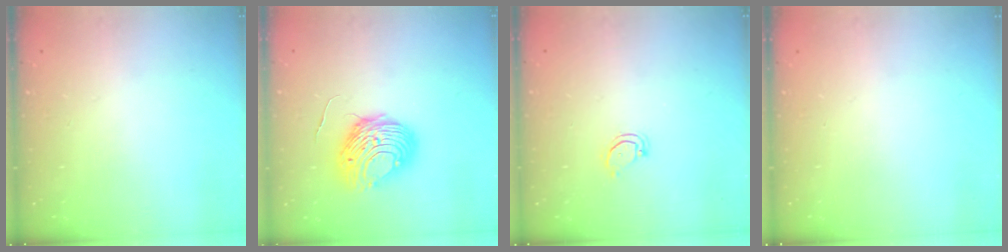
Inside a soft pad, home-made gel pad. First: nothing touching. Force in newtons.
{"total": 9.7, "press": 9.6, "slide": 1.1}
{"total": 2.5, "press": 2.5, "slide": 0.1}
{"total": 0.0}